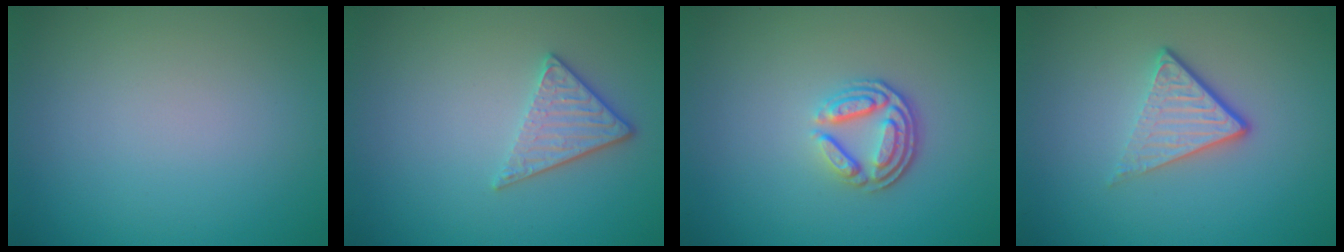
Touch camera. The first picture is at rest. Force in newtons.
{"total": 2.8, "press": 2.4, "slide": 1.3}
{"total": 3.7, "press": 2.7, "slide": 2.4}
{"total": 3.7, "press": 2.4, "slide": 2.8}